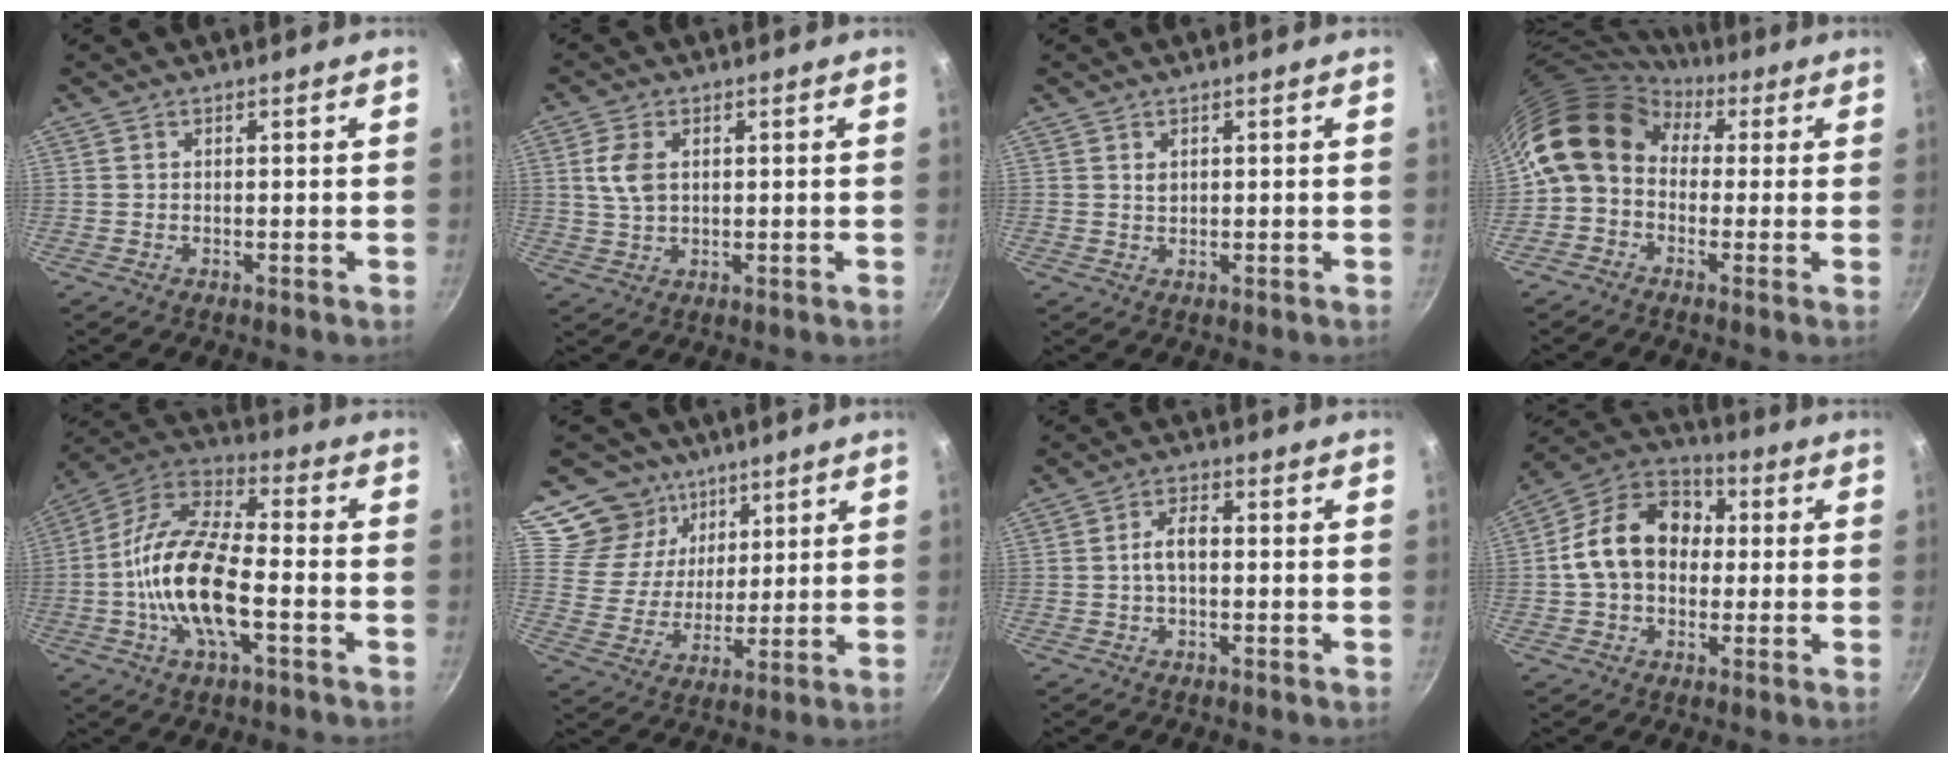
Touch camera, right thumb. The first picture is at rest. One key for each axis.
{"total": 5.4, "fx": 1.3, "fy": 3.3, "fz": 4.0, "tx": -0.076, "ty": 0.000, "tz": 0.026}
{"total": 1.2, "fx": 0.5, "fy": 0.8, "fz": 0.6, "tx": -0.008, "ty": -0.001, "tz": 0.010}
{"total": 11.4, "fx": 2.6, "fy": 8.7, "fz": 6.9, "tx": -0.107, "ty": 0.021, "tz": 0.021}
{"total": 18.1, "fx": -4.1, "fy": 7.6, "fz": 15.9, "tx": -0.299, "ty": 0.036, "tz": -0.096}
{"total": 12.1, "fx": 7.9, "fy": 9.0, "fz": 2.1, "tx": 0.000, "ty": -0.058, "tz": 0.139}
{"total": 4.5, "fx": -0.2, "fy": 2.3, "fz": 3.8, "tx": -0.069, "ty": 0.019, "tz": -0.008}
{"total": 15.8, "fx": 0.8, "fy": 12.0, "fz": 10.3, "tx": -0.139, "ty": 0.037, "tz": -0.004}